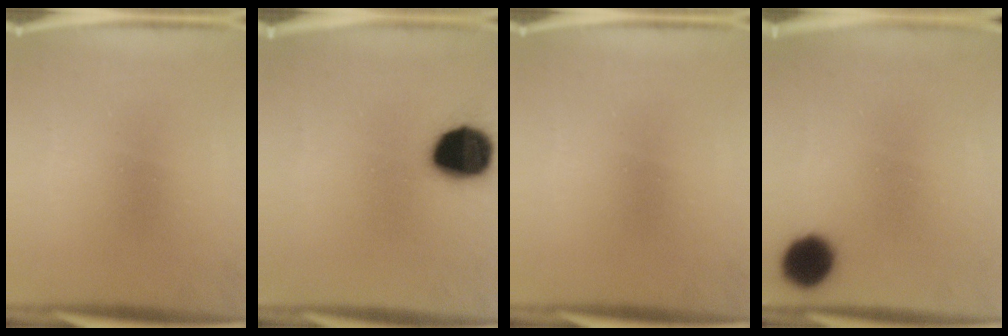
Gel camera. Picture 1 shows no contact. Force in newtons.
{"total": 15.2}
{"total": 0.0}
{"total": 9.3}